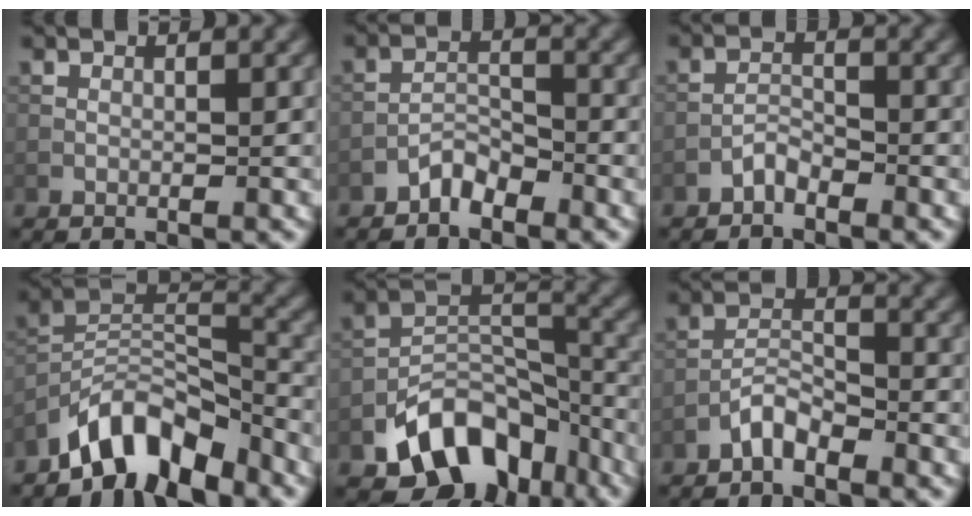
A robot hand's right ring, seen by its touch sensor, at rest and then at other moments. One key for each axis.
{"total": 2.3, "fx": -1.9, "fy": 0.9, "fz": 0.8, "tx": -0.009, "ty": 0.012, "tz": -0.040}
{"total": 1.6, "fx": -1.3, "fy": 0.6, "fz": 0.6, "tx": -0.008, "ty": 0.009, "tz": -0.029}
{"total": 7.7, "fx": -6.1, "fy": 2.9, "fz": 3.7, "tx": -0.051, "ty": 0.005, "tz": -0.122}
{"total": 10.1, "fx": -6.1, "fy": 6.0, "fz": 5.3, "tx": -0.069, "ty": -0.001, "tz": -0.108}
{"total": 2.5, "fx": -2.0, "fy": 0.9, "fz": 1.2, "tx": -0.020, "ty": 0.013, "tz": -0.044}